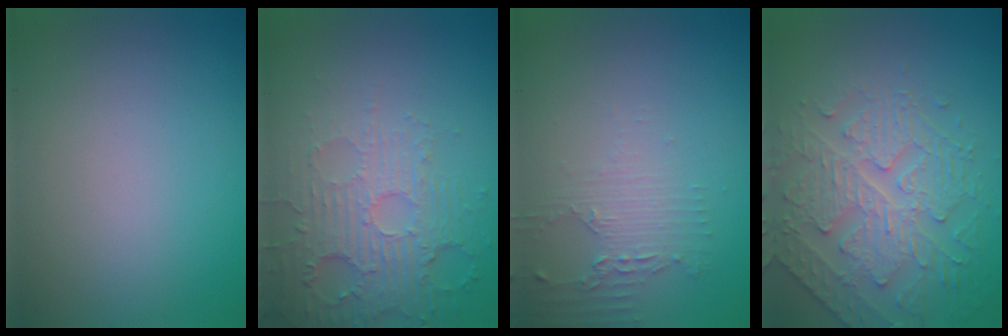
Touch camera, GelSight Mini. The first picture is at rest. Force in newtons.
{"total": 5.7, "press": 3.6, "slide": 4.4}
{"total": 2.2, "press": 1.8, "slide": 1.2}
{"total": 4.4, "press": 4.1, "slide": 1.6}